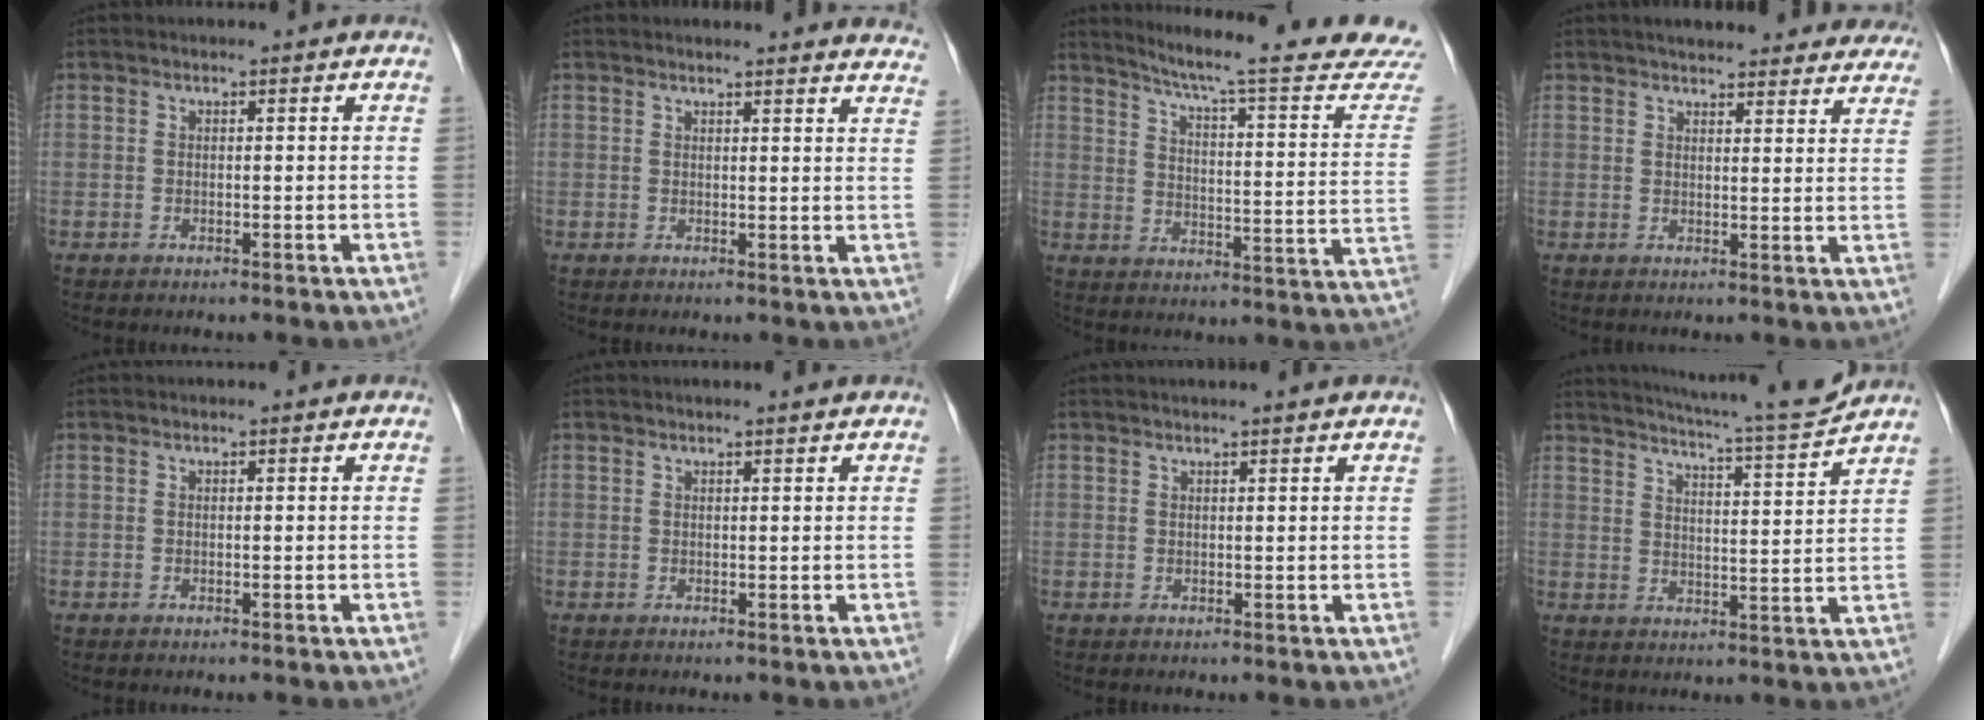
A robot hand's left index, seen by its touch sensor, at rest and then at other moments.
{"total": 12.7, "force": [12.5, 1.1, 2.5], "torque": [-0.005, -0.041, 0.111]}
{"total": 22.8, "force": [21.0, -0.4, 8.7], "torque": [-0.128, -0.090, 0.260]}
{"total": 18.1, "force": [16.4, 4.3, 6.1], "torque": [-0.059, 0.011, 0.187]}
{"total": 0.0}
{"total": 1.6, "force": [1.5, -0.3, 0.5], "torque": [-0.010, 0.004, 0.022]}
{"total": 2.7, "force": [2.4, -0.4, 1.1], "torque": [-0.014, 0.012, 0.034]}
{"total": 11.8, "force": [11.1, -1.7, 3.7], "torque": [-0.068, -0.025, 0.158]}